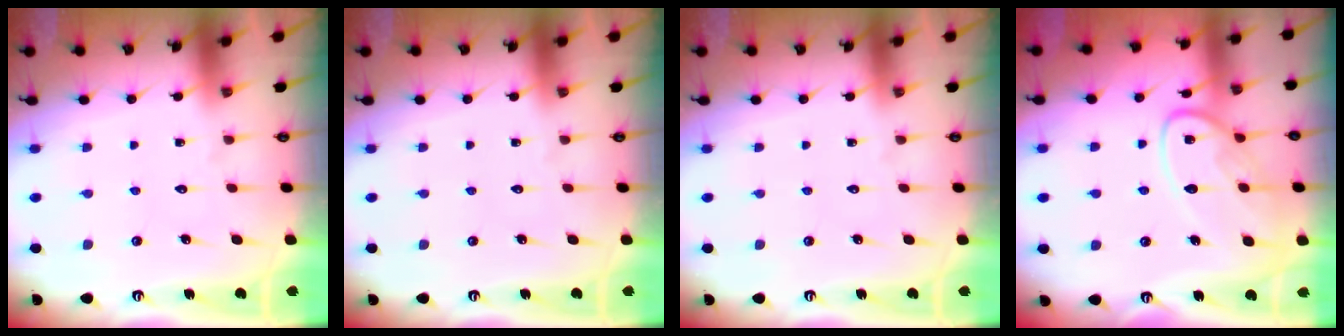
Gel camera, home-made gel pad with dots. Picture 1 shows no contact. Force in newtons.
{"total": 0.0}
{"total": 0.0}
{"total": 13.6, "press": 13.5, "slide": 1.3}